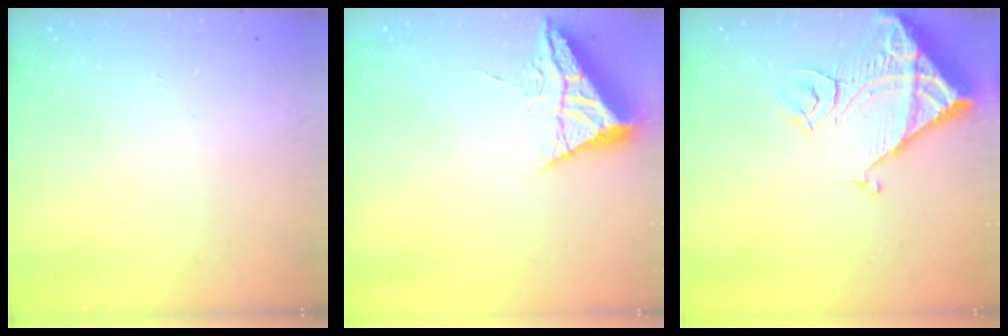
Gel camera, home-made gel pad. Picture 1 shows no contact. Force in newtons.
{"total": 6.3, "press": 6.3, "slide": 0.9}
{"total": 13.6, "press": 13.6, "slide": 1.6}